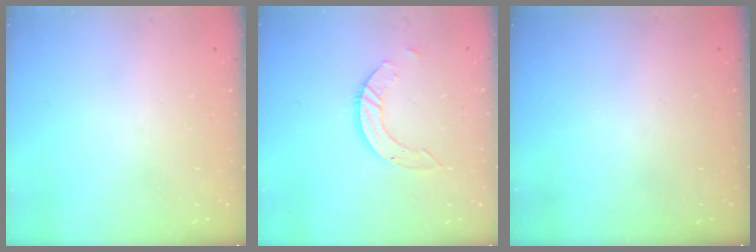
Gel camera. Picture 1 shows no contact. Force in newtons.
{"total": 5.8, "press": 5.8, "slide": 0.1}
{"total": 0.0}